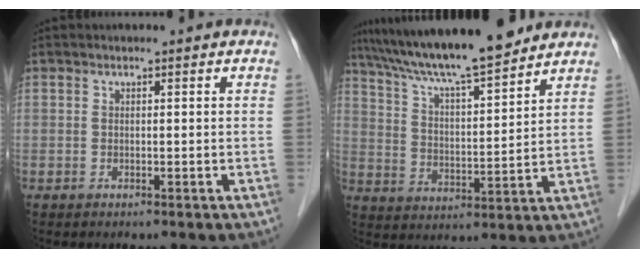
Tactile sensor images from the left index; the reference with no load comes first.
{"total": 15.8, "force": [13.7, 0.9, 7.8], "torque": [-0.137, 0.013, 0.231]}